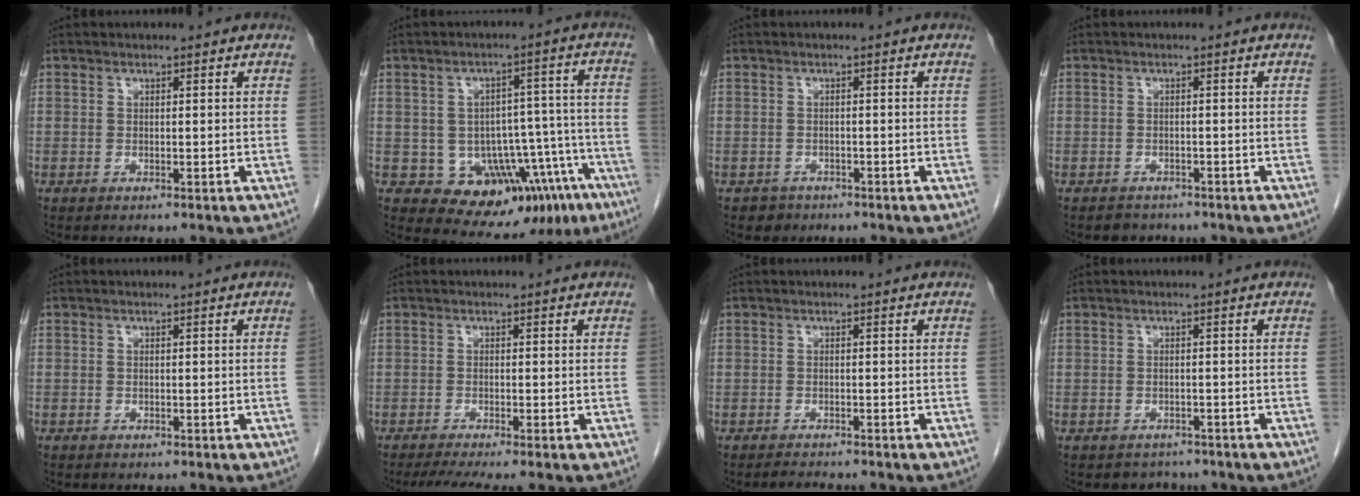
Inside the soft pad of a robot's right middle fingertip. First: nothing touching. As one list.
[{"total": 14.2, "force": [-8.2, 8.1, 8.4], "torque": [-0.069, 0.051, -0.104]}, {"total": 1.8, "force": [-1.2, 1.3, -0.1], "torque": [-0.006, 0.006, -0.017]}, {"total": 2.1, "force": [-1.7, 1.2, -0.1], "torque": [-0.009, 0.003, -0.027]}, {"total": 0.0}, {"total": 4.2, "force": [-3.3, -0.2, 2.7], "torque": [-0.042, -0.012, -0.056]}, {"total": 1.3, "force": [-1.3, 0.0, 0.2], "torque": [-0.008, -0.008, -0.019]}, {"total": 2.5, "force": [-2.0, 1.4, -0.2], "torque": [-0.004, 0.003, -0.031]}]